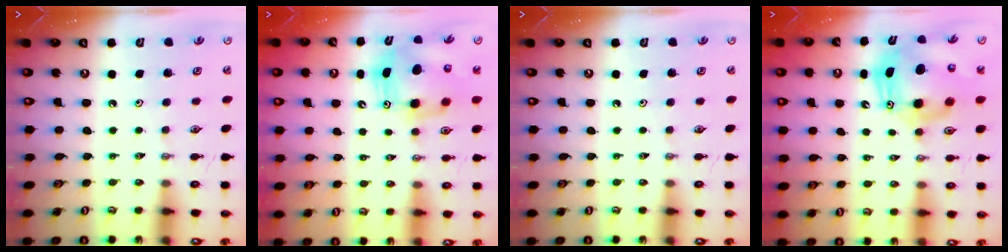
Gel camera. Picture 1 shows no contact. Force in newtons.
{"total": 8.6, "press": 8.4, "slide": 1.9}
{"total": 0.0}
{"total": 12.5, "press": 12.3, "slide": 2.4}